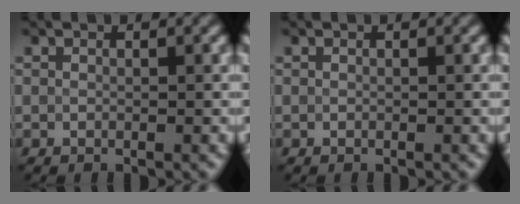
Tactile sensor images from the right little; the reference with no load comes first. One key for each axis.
{"total": 0.0}